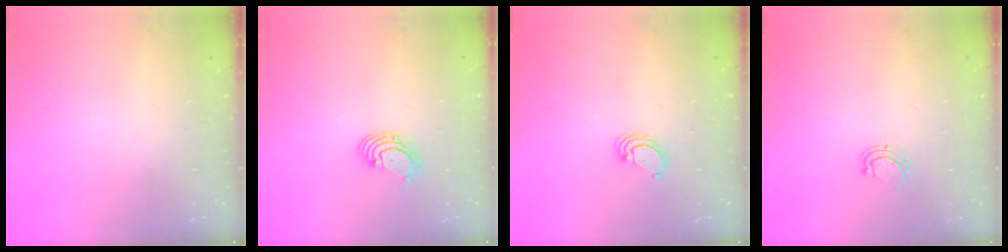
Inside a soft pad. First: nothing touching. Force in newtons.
{"total": 2.7, "press": 2.7, "slide": 0.1}
{"total": 2.6, "press": 2.6, "slide": 0.2}
{"total": 5.3, "press": 5.2, "slide": 0.6}